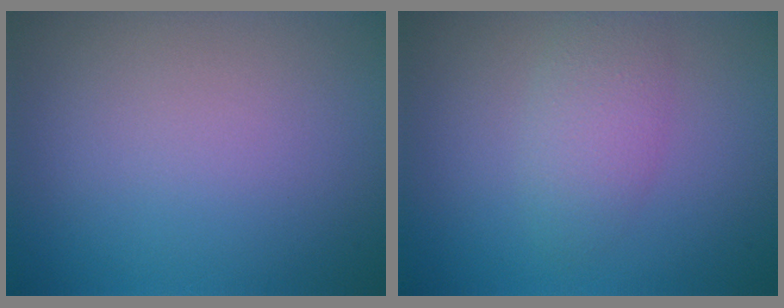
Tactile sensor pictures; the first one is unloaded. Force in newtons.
{"total": 2.8, "press": 2.8, "slide": 0.2}